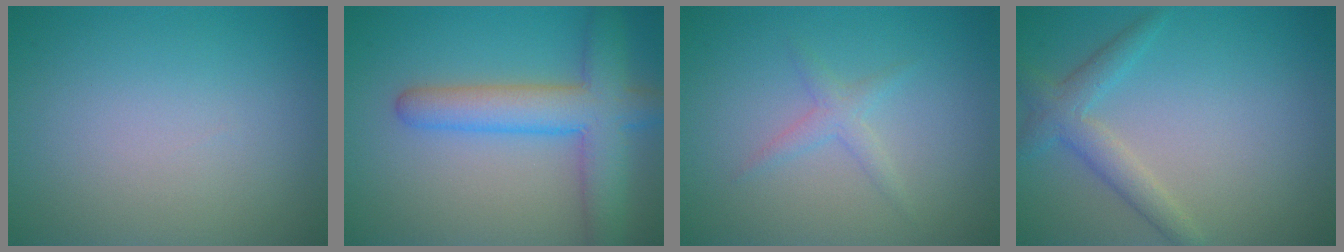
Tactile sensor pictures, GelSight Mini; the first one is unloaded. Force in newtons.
{"total": 6.3, "press": 6.3, "slide": 0.4}
{"total": 1.4, "press": 1.4, "slide": 0.0}
{"total": 2.8, "press": 2.8, "slide": 0.1}